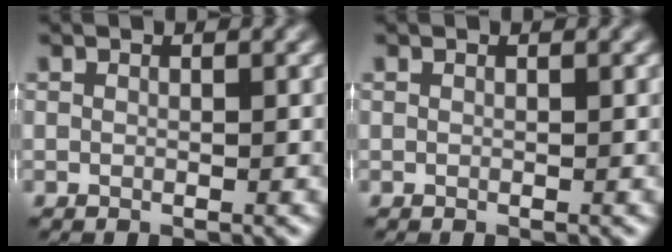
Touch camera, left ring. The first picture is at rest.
{"total": 0.0}